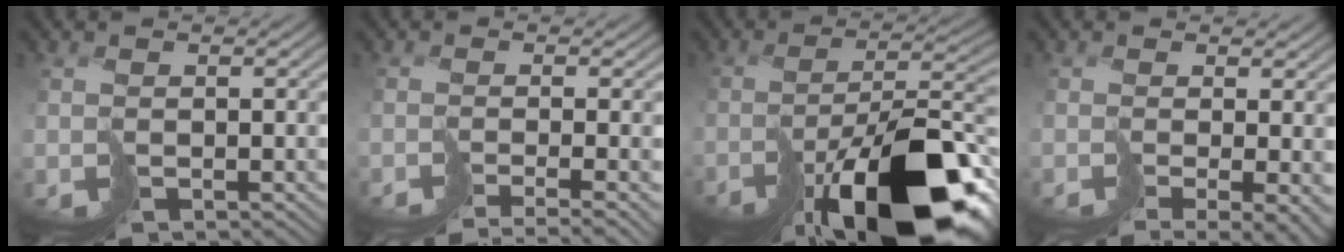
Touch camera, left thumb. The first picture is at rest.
{"total": 4.4, "force": [-3.6, -0.5, 2.6], "torque": [-0.028, -0.012, -0.049]}
{"total": 17.0, "force": [-9.6, 5.6, 12.8], "torque": [-0.194, -0.015, -0.146]}
{"total": 8.2, "force": [-3.8, 2.5, 6.9], "torque": [-0.113, -0.031, -0.015]}